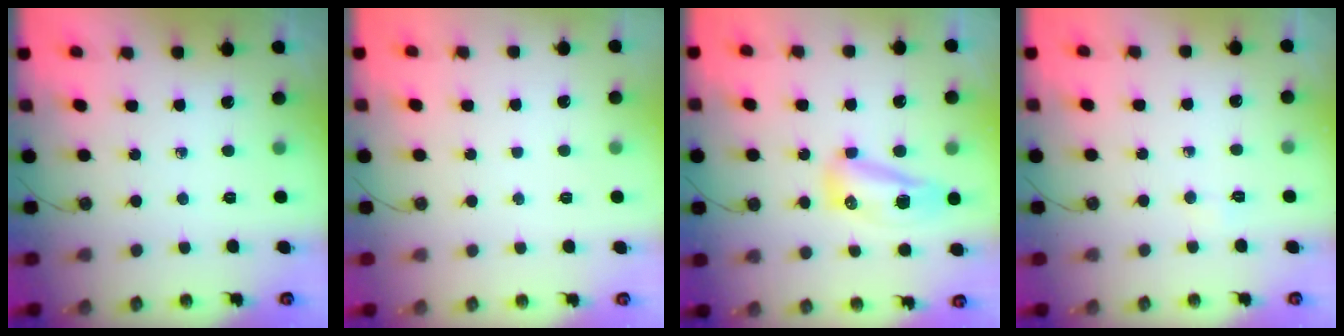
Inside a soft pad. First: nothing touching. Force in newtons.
{"total": 1.8, "press": 1.7, "slide": 0.6}
{"total": 11.0, "press": 9.8, "slide": 5.0}
{"total": 2.8, "press": 2.7, "slide": 0.4}